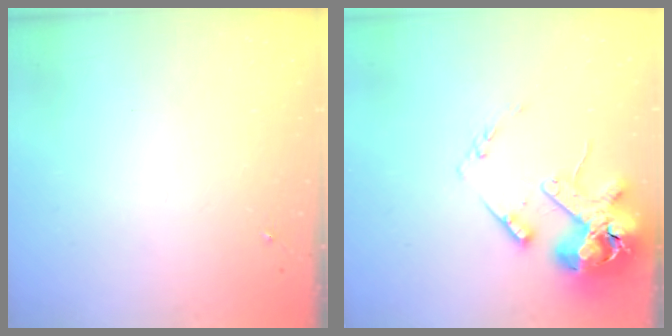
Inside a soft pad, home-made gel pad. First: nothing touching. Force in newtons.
{"total": 15.9, "press": 15.7, "slide": 2.5}